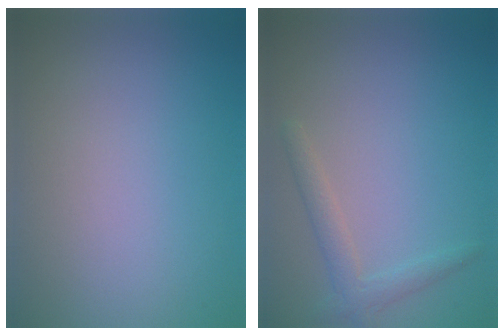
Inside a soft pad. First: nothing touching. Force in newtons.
{"total": 1.9, "press": 1.9, "slide": 0.1}